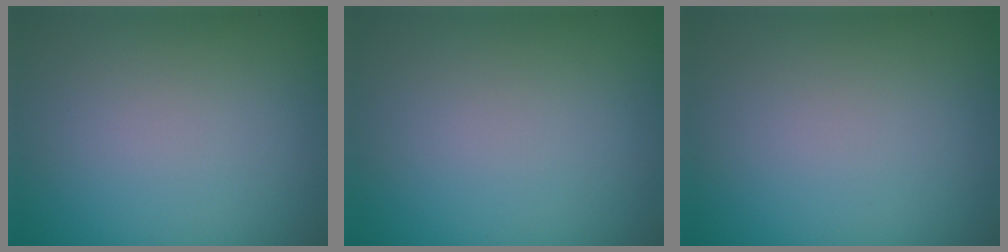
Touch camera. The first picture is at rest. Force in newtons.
{"total": 0.0}
{"total": 0.0}